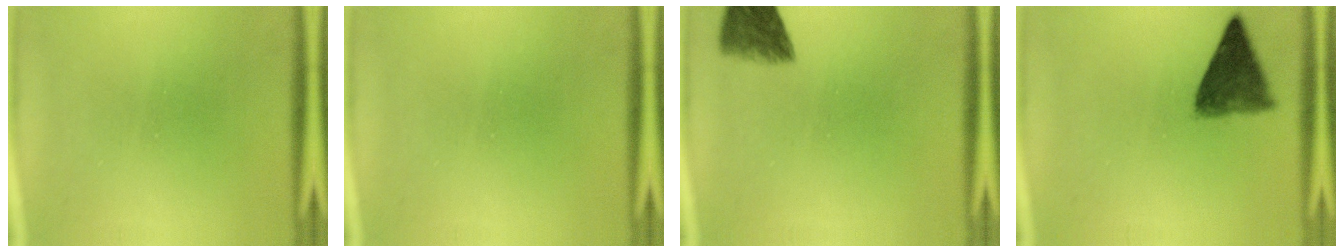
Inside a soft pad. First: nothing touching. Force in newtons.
{"total": 0.0}
{"total": 5.6}
{"total": 7.7}